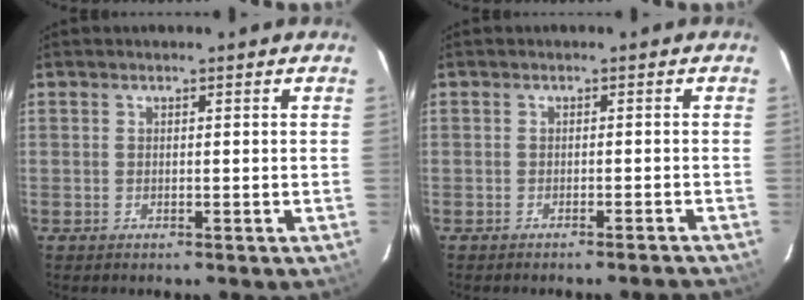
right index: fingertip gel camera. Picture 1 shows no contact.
{"total": 2.7, "force": [-2.5, -0.3, 0.7], "torque": [-0.012, 0.007, -0.026]}